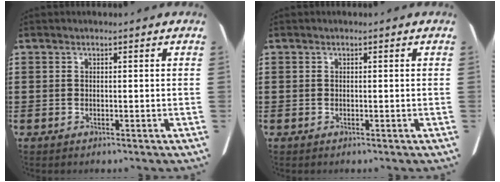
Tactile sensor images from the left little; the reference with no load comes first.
{"total": 0.0}